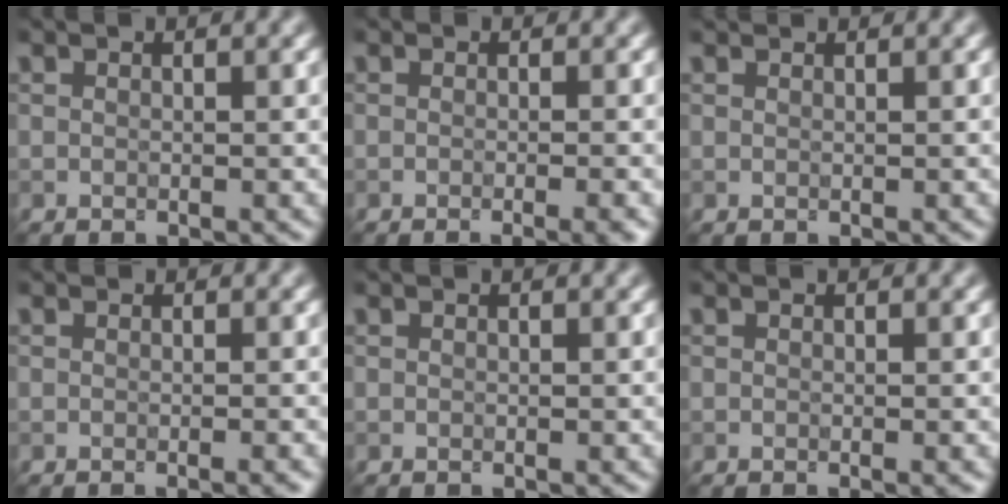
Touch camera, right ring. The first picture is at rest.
{"total": 2.8, "force": [-1.1, 1.1, 2.4], "torque": [0.000, 0.002, -0.011]}
{"total": 1.9, "force": [1.7, 0.6, 0.6], "torque": [-0.003, -0.004, 0.013]}
{"total": 1.6, "force": [-0.4, 0.8, 1.3], "torque": [0.006, 0.000, -0.007]}
{"total": 0.0}
{"total": 0.8, "force": [-0.2, 0.3, 0.7], "torque": [-0.002, -0.003, -0.003]}